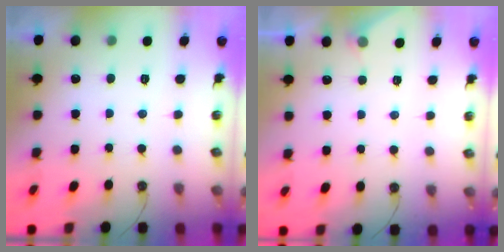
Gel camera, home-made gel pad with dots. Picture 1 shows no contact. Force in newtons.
{"total": 3.3, "press": 3.3, "slide": 0.5}